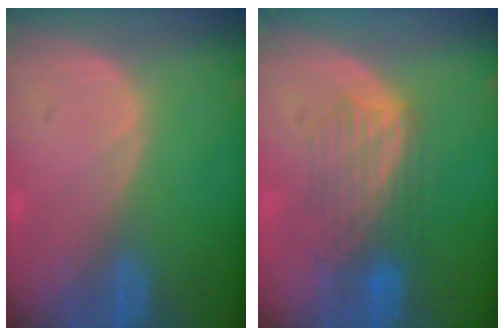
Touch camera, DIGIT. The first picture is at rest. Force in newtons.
{"total": 5.9, "press": 5.9, "slide": 0.6}